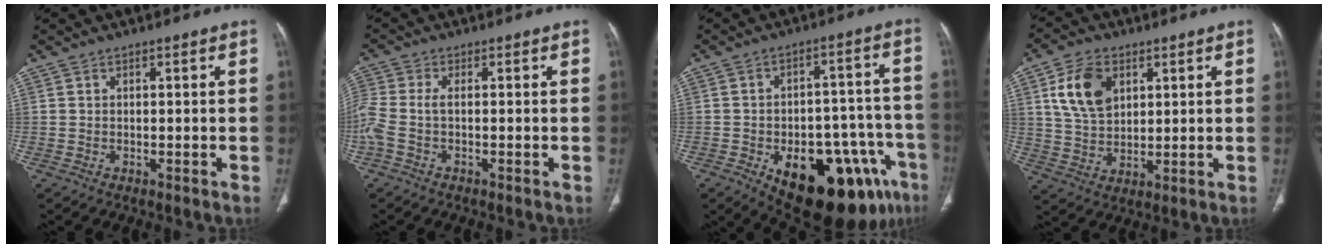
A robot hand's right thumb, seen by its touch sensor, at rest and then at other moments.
{"total": 6.2, "force": [-1.3, 2.8, 5.4], "torque": [-0.155, 0.014, -0.031]}
{"total": 24.4, "force": [-11.5, 11.8, 18.0], "torque": [-0.178, 0.053, -0.143]}
{"total": 10.3, "force": [3.9, 6.8, 6.7], "torque": [-0.108, -0.012, 0.079]}